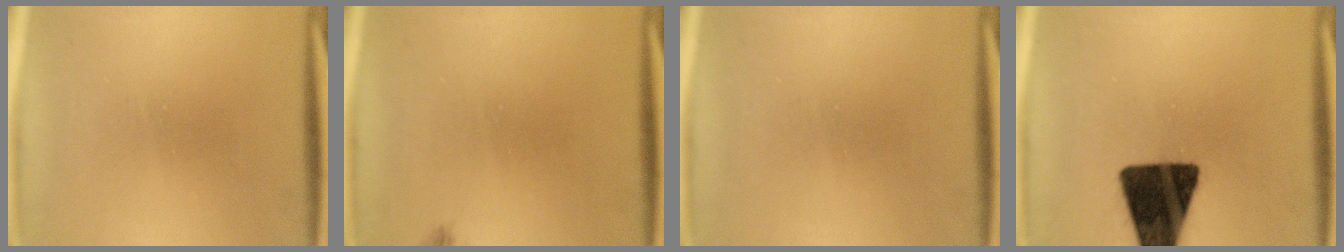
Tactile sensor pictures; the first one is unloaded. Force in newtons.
{"total": 0.7}
{"total": 0.0}
{"total": 17.9}